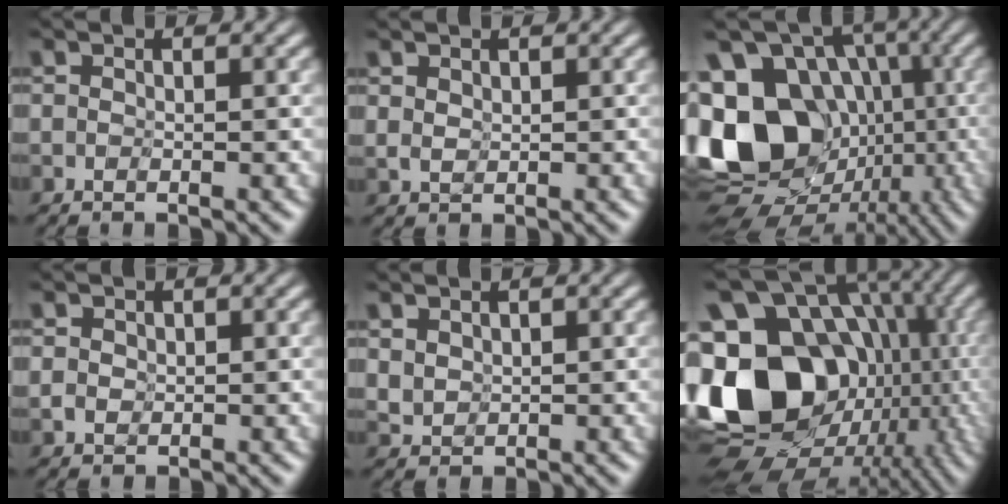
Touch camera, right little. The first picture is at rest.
{"total": 0.9, "force": [0.9, 0.2, 0.1], "torque": [-0.020, -0.001, 0.019]}
{"total": 14.9, "force": [-1.1, 12.1, 8.6], "torque": [-0.189, -0.006, 0.008]}
{"total": 1.0, "force": [0.5, 0.9, 0.0], "torque": [-0.004, 0.003, 0.004]}
{"total": 1.6, "force": [1.0, 1.1, 0.7], "torque": [-0.050, -0.002, 0.027]}
{"total": 18.4, "force": [-1.6, 14.4, 11.3], "torque": [-0.215, -0.013, -0.011]}